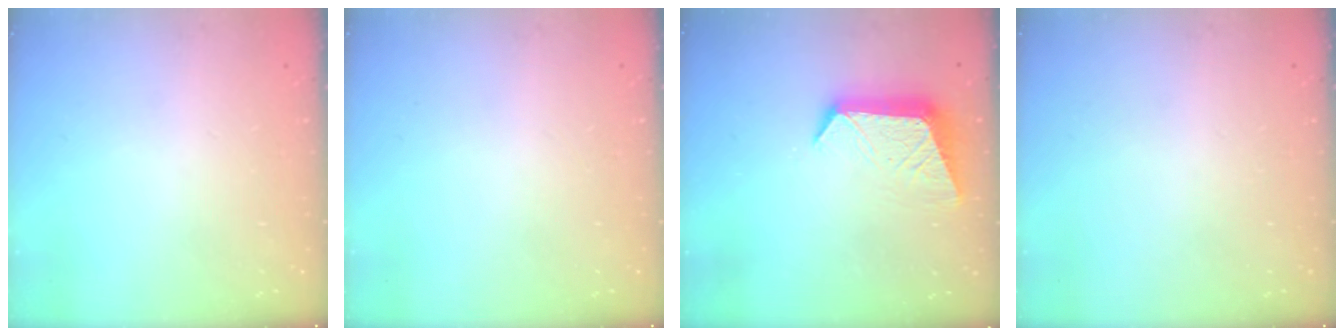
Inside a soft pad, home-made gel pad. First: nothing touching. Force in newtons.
{"total": 0.0}
{"total": 10.7, "press": 10.6, "slide": 1.1}
{"total": 0.0}